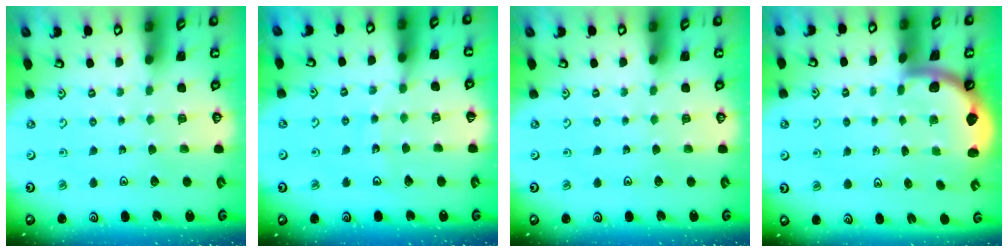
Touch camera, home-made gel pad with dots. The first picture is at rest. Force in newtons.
{"total": 8.5, "press": 8.4, "slide": 1.0}
{"total": 0.0}
{"total": 1.8, "press": 1.8, "slide": 0.3}